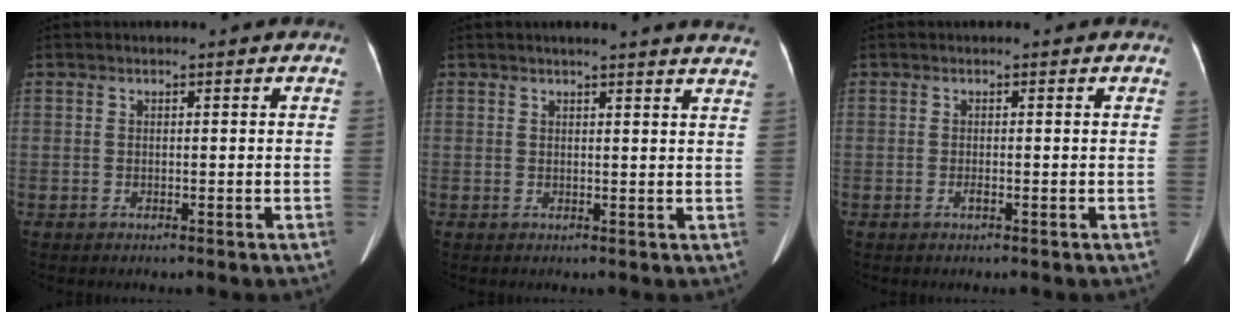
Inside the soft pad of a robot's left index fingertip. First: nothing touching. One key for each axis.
{"total": 12.1, "fx": 11.2, "fy": 0.3, "fz": 4.5, "tx": -0.048, "ty": -0.015, "tz": 0.110}
{"total": 0.5, "fx": -0.3, "fy": 0.0, "fz": 0.4, "tx": -0.010, "ty": -0.002, "tz": -0.004}